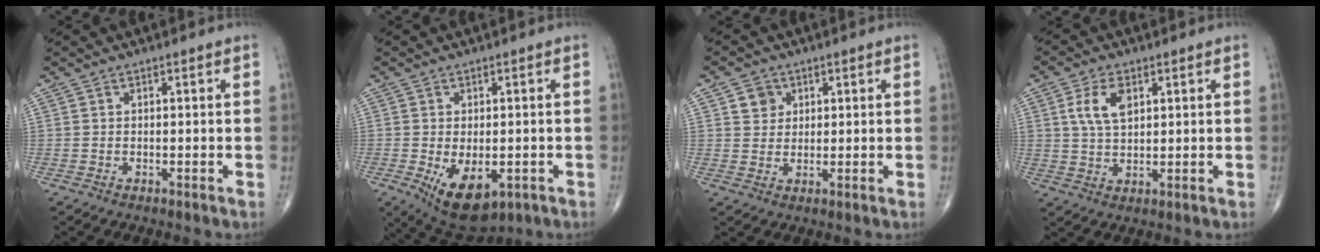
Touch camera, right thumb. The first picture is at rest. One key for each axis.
{"total": 9.9, "fx": -3.1, "fy": 5.4, "fz": 7.7, "tx": -0.111, "ty": -0.012, "tz": -0.032}
{"total": 4.0, "fx": 1.6, "fy": 3.4, "fz": 1.1, "tx": 0.001, "ty": -0.006, "tz": 0.025}
{"total": 6.9, "fx": 2.3, "fy": 4.0, "fz": 5.2, "tx": -0.097, "ty": -0.004, "tz": 0.046}